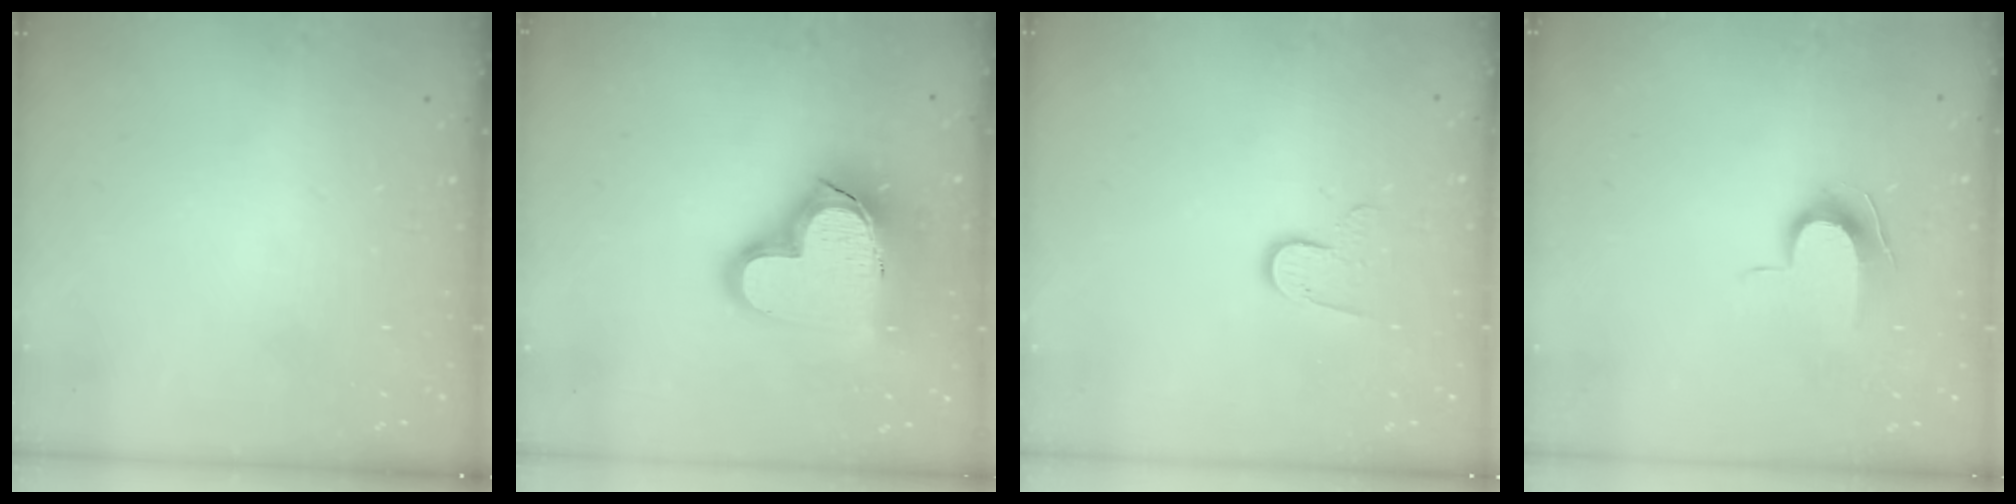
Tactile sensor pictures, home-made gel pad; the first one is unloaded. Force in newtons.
{"total": 20.9, "press": 20.8, "slide": 1.9}
{"total": 7.2, "press": 7.2, "slide": 0.3}
{"total": 7.8, "press": 7.8, "slide": 0.7}